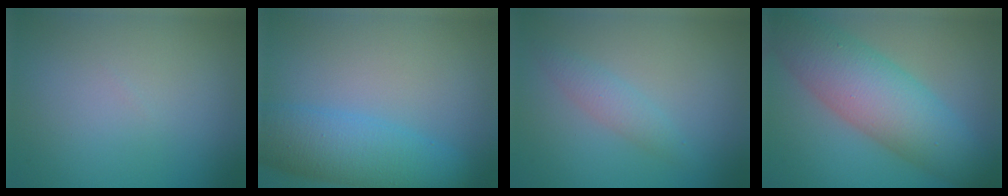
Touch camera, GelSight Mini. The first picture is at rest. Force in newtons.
{"total": 6.9, "press": 6.9, "slide": 0.2}
{"total": 1.8, "press": 1.8, "slide": 0.1}
{"total": 8.6, "press": 8.6, "slide": 0.2}